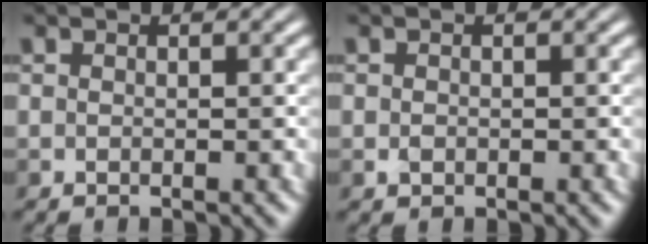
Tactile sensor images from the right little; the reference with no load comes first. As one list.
[{"total": 0.9, "force": [-0.3, 0.7, 0.3], "torque": [-0.008, -0.002, -0.003]}]